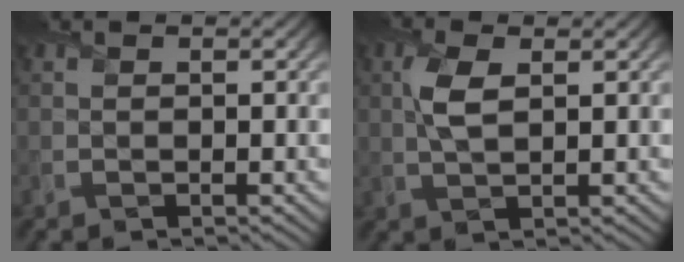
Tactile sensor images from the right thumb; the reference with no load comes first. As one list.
[{"total": 3.8, "force": [1.0, 1.6, 3.3], "torque": [-0.082, 0.002, 0.022]}]